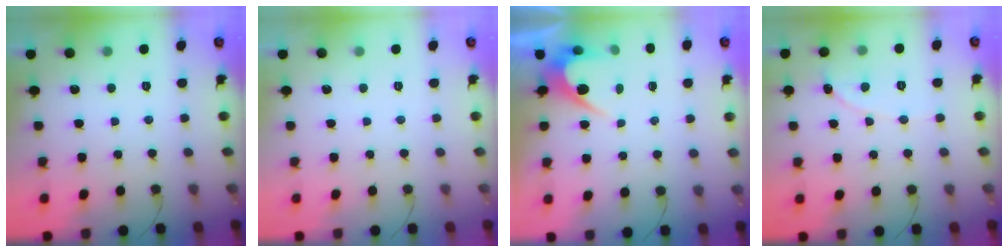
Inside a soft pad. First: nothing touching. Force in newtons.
{"total": 0.0}
{"total": 3.5, "press": 3.5, "slide": 0.2}
{"total": 1.7, "press": 1.7, "slide": 0.1}